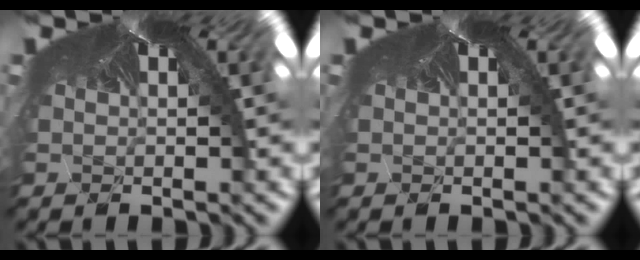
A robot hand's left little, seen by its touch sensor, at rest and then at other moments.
{"total": 0.0}